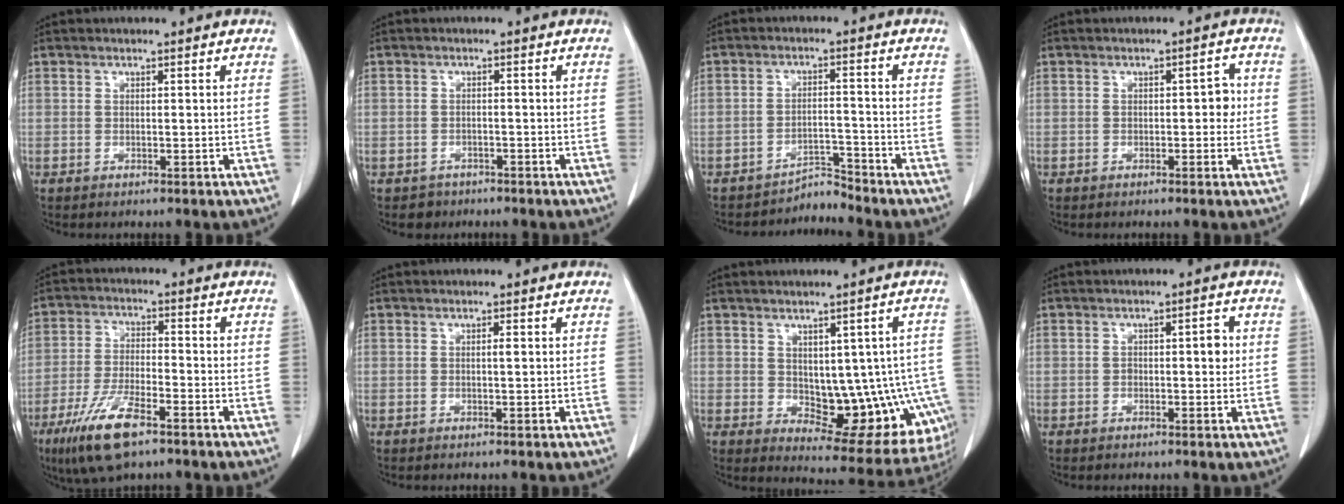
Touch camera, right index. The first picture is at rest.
{"total": 2.3, "force": [-1.5, 1.8, -0.3], "torque": [0.000, 0.009, -0.025]}
{"total": 3.3, "force": [-3.1, 0.0, -1.2], "torque": [0.027, 0.008, -0.046]}
{"total": 3.0, "force": [-0.2, 1.4, 2.6], "torque": [-0.026, 0.015, -0.004]}
{"total": 10.4, "force": [-6.5, 2.5, 7.7], "torque": [-0.159, -0.019, -0.116]}
{"total": 0.6, "force": [0.0, 0.0, 0.6], "torque": [-0.011, 0.000, 0.000]}
{"total": 15.3, "force": [-2.2, 8.1, 12.9], "torque": [-0.118, 0.012, -0.006]}
{"total": 2.8, "force": [0.1, 1.1, 2.6], "torque": [-0.036, 0.010, 0.001]}